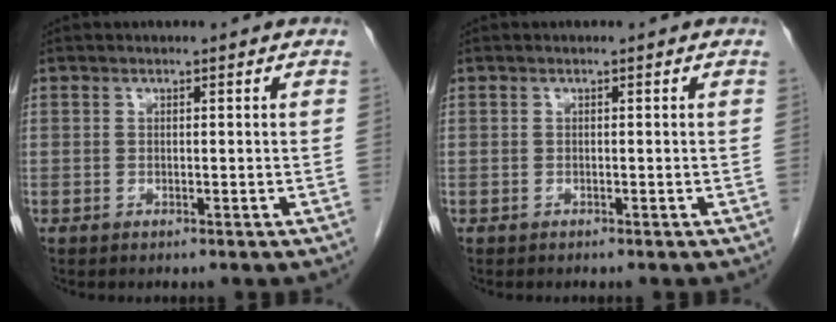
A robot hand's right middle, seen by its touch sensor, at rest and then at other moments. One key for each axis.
{"total": 0.0}